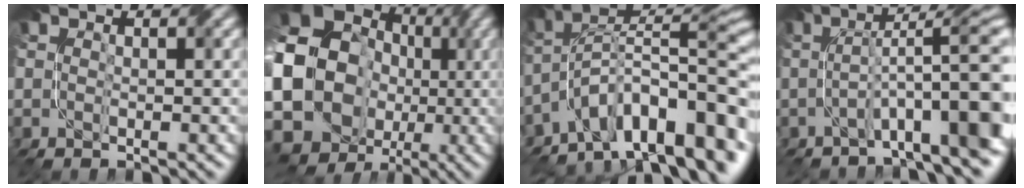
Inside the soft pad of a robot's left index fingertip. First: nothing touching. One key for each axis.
{"total": 18.3, "fx": -1.5, "fy": 16.1, "fz": 8.4, "tx": -0.158, "ty": -0.003, "tz": -0.062}
{"total": 13.0, "fx": -5.9, "fy": 4.7, "fz": 10.6, "tx": -0.156, "ty": 0.039, "tz": -0.102}
{"total": 11.5, "fx": -2.0, "fy": 2.7, "fz": 11.1, "tx": -0.146, "ty": 0.023, "tz": -0.029}